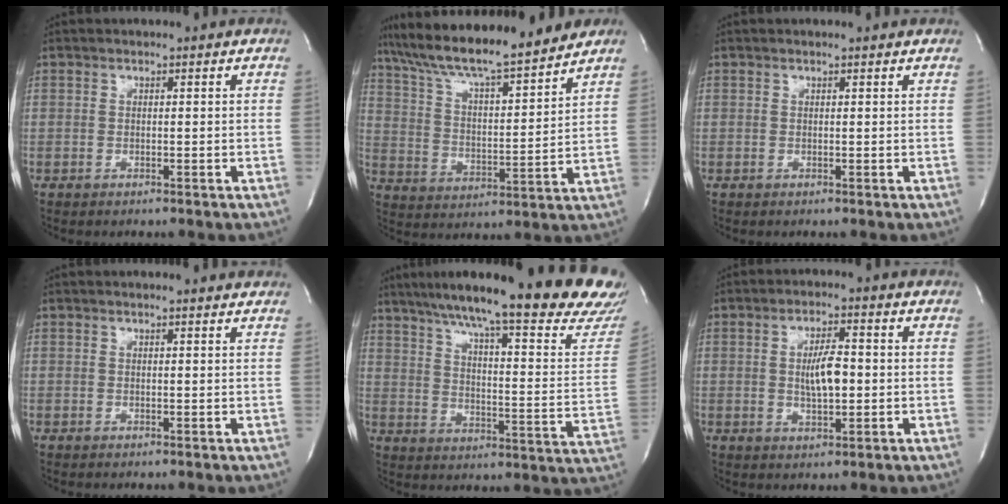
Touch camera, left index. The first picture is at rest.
{"total": 18.0, "force": [15.7, 1.6, 8.7], "torque": [-0.157, 0.012, 0.257]}
{"total": 0.6, "force": [0.6, -0.1, 0.1], "torque": [-0.010, -0.002, 0.006]}
{"total": 2.4, "force": [2.3, 0.1, 0.6], "torque": [-0.015, 0.002, 0.017]}
{"total": 29.2, "force": [24.7, 2.0, 15.3], "torque": [-0.219, -0.078, 0.317]}
{"total": 5.6, "force": [-0.1, 1.7, 5.3], "torque": [-0.097, 0.002, 0.001]}